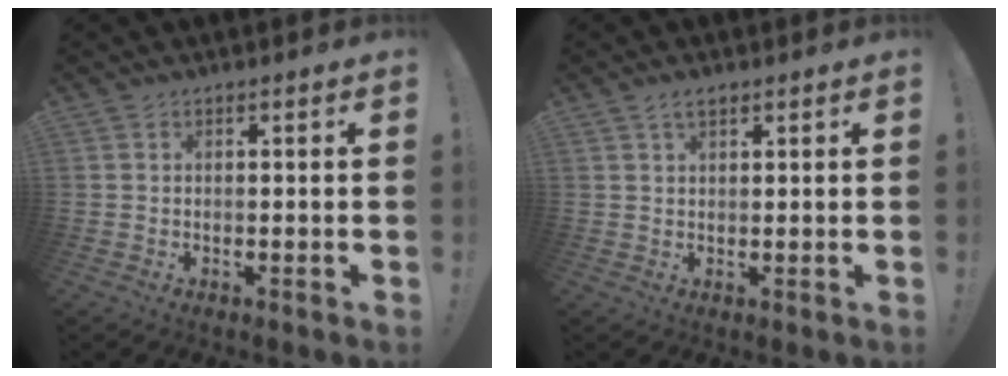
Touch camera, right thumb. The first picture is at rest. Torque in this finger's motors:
{"motor_torque": [-0.17, 0.06, 0.01, 0.25, 0.00]}